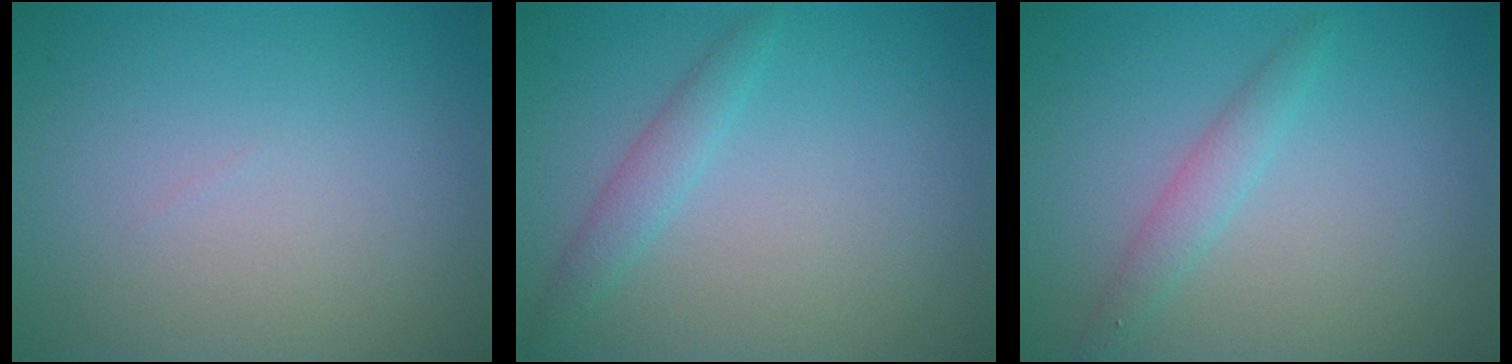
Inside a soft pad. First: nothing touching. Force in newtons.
{"total": 1.7, "press": 1.7, "slide": 0.0}
{"total": 1.8, "press": 1.8, "slide": 0.1}